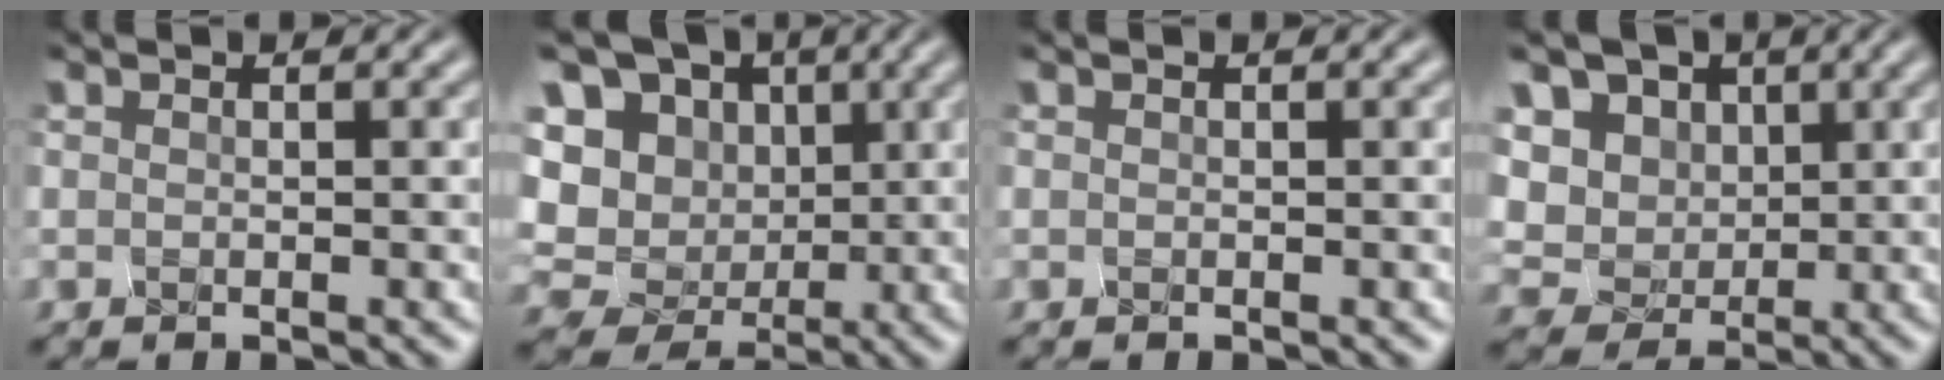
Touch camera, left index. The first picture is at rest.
{"total": 14.1, "force": [3.6, 12.8, 4.7], "torque": [-0.166, 0.024, 0.081]}
{"total": 0.0}
{"total": 7.6, "force": [3.8, 6.1, 2.4], "torque": [-0.074, 0.014, 0.070]}